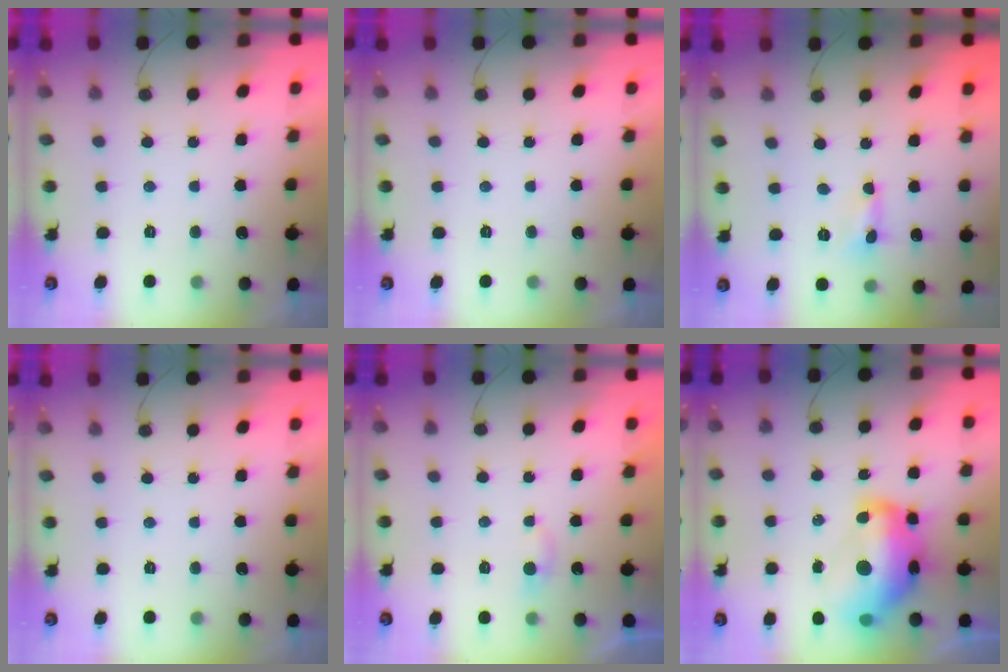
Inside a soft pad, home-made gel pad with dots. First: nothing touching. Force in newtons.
{"total": 0.0}
{"total": 0.0}
{"total": 0.0}
{"total": 2.8, "press": 2.8, "slide": 0.2}
{"total": 19.5, "press": 19.4, "slide": 2.1}